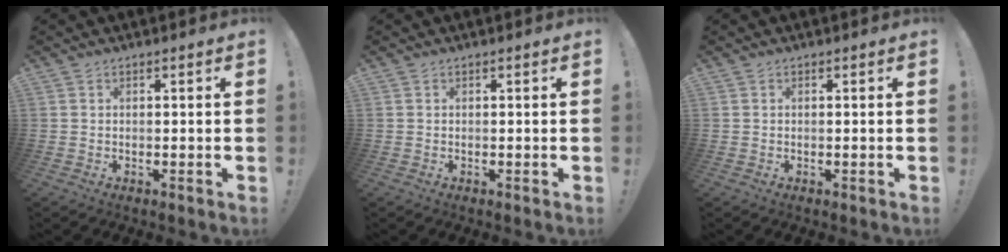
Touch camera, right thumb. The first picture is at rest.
{"total": 0.0}
{"total": 0.0}